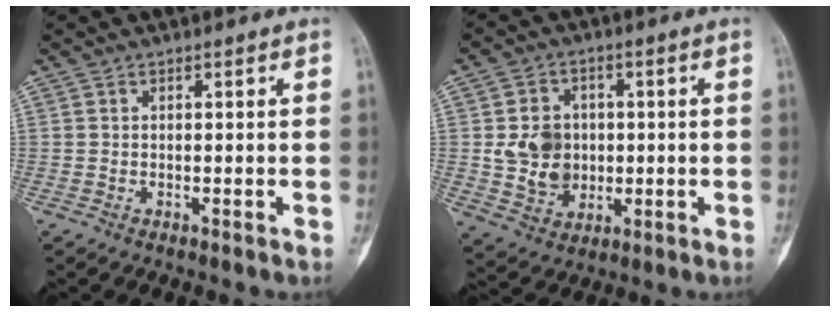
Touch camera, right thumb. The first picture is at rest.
{"total": 9.6, "force": [0.2, 8.1, 5.2], "torque": [-0.062, -0.003, 0.011]}